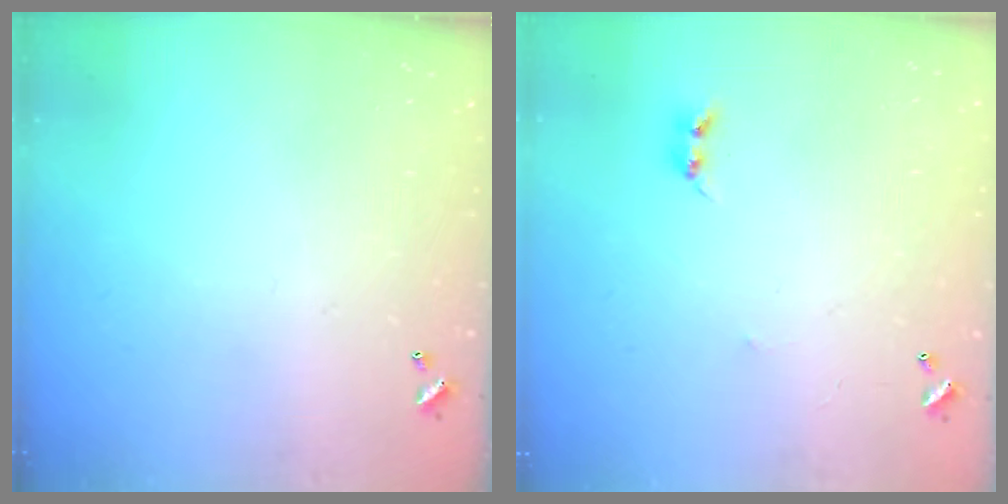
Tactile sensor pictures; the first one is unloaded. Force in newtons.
{"total": 2.2, "press": 2.2, "slide": 0.4}